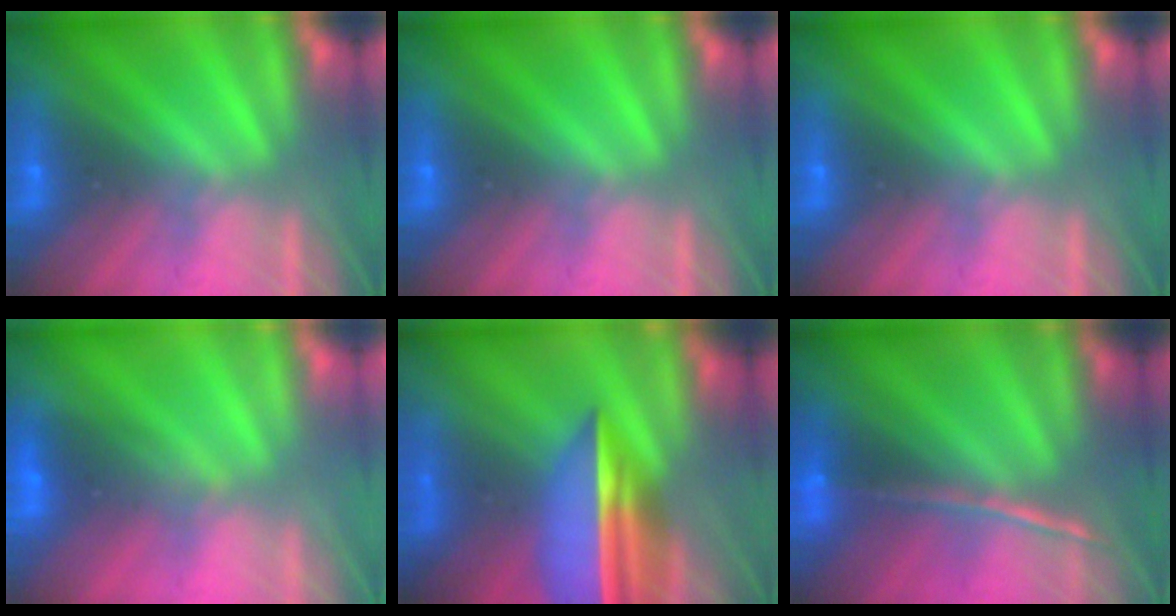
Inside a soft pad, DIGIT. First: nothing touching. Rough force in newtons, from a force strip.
{"total": 0.0}
{"total": 0.0}
{"total": 1.8}
{"total": 6.1}
{"total": 1.5}